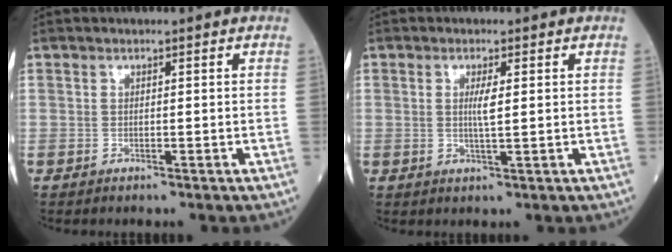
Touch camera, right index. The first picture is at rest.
{"total": 2.6, "force": [0.6, 0.1, 2.5], "torque": [-0.052, -0.002, 0.013]}